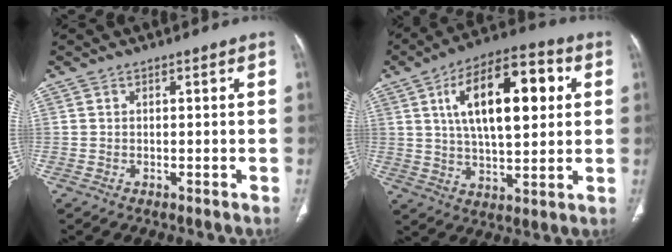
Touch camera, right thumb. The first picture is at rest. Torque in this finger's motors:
{"motor_torque": [-0.90, 1.62, 1.39, -0.08, 0.22]}